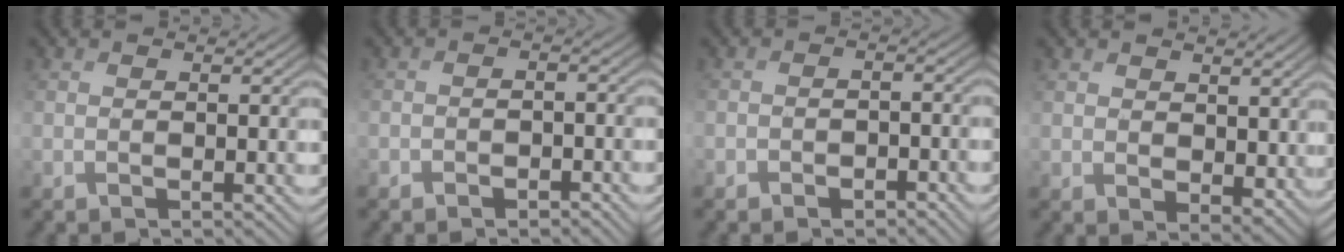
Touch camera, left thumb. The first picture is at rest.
{"total": 2.3, "force": [-1.7, 1.3, 1.0], "torque": [-0.016, -0.001, -0.031]}
{"total": 2.6, "force": [-1.8, 1.4, 1.2], "torque": [-0.019, -0.001, -0.033]}
{"total": 4.3, "force": [2.3, 2.8, 2.3], "torque": [-0.058, -0.009, 0.049]}